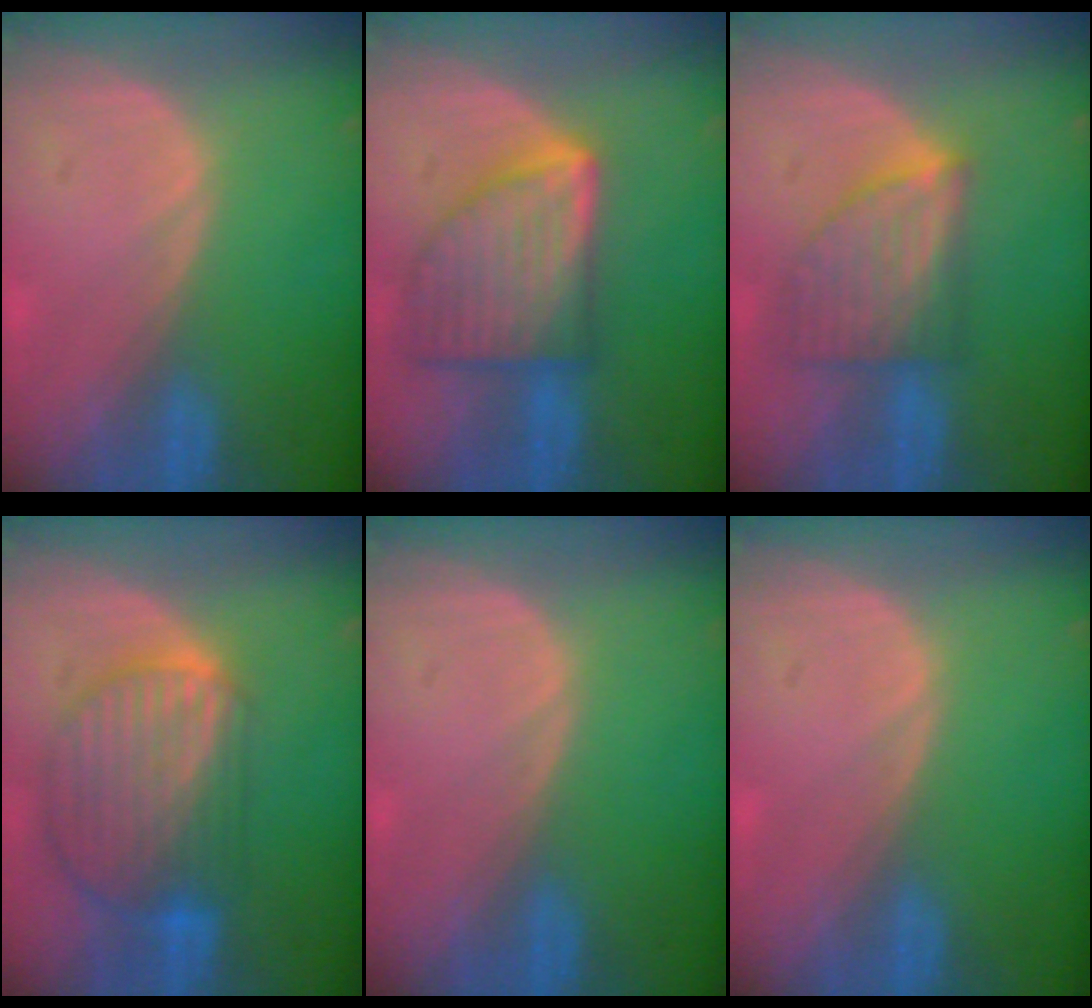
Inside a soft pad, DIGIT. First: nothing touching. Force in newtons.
{"total": 9.3, "press": 9.3, "slide": 0.5}
{"total": 7.1, "press": 6.6, "slide": 2.6}
{"total": 10.0, "press": 8.6, "slide": 5.2}
{"total": 0.0}
{"total": 0.0}